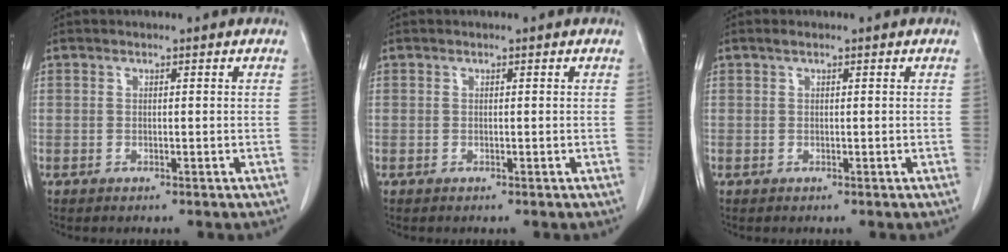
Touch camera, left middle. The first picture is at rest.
{"total": 0.0}
{"total": 0.5, "force": [0.4, 0.0, 0.4], "torque": [-0.011, 0.004, 0.007]}